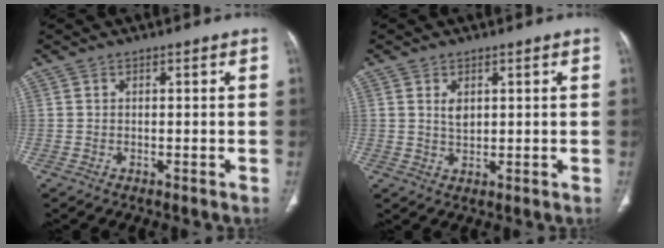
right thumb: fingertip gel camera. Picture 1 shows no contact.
{"total": 1.7, "force": [0.6, 1.1, 1.2], "torque": [-0.018, -0.005, 0.015]}